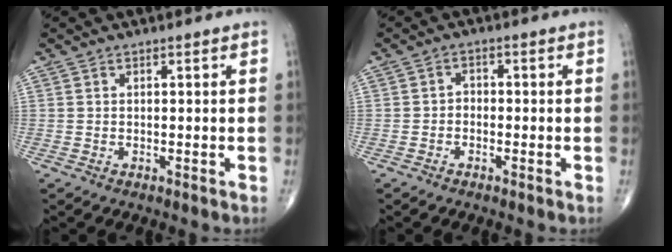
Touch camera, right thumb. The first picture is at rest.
{"total": 1.7, "force": [-0.8, 1.3, 0.7], "torque": [0.003, 0.011, -0.020]}